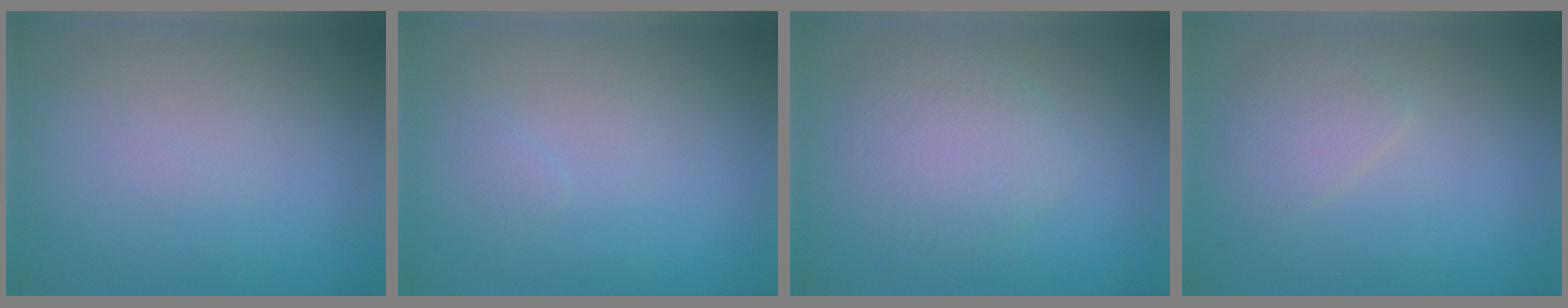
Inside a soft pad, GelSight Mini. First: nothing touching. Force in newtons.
{"total": 0.5, "press": 0.5, "slide": 0.0}
{"total": 3.0, "press": 3.0, "slide": 0.1}
{"total": 2.0, "press": 2.0, "slide": 0.0}